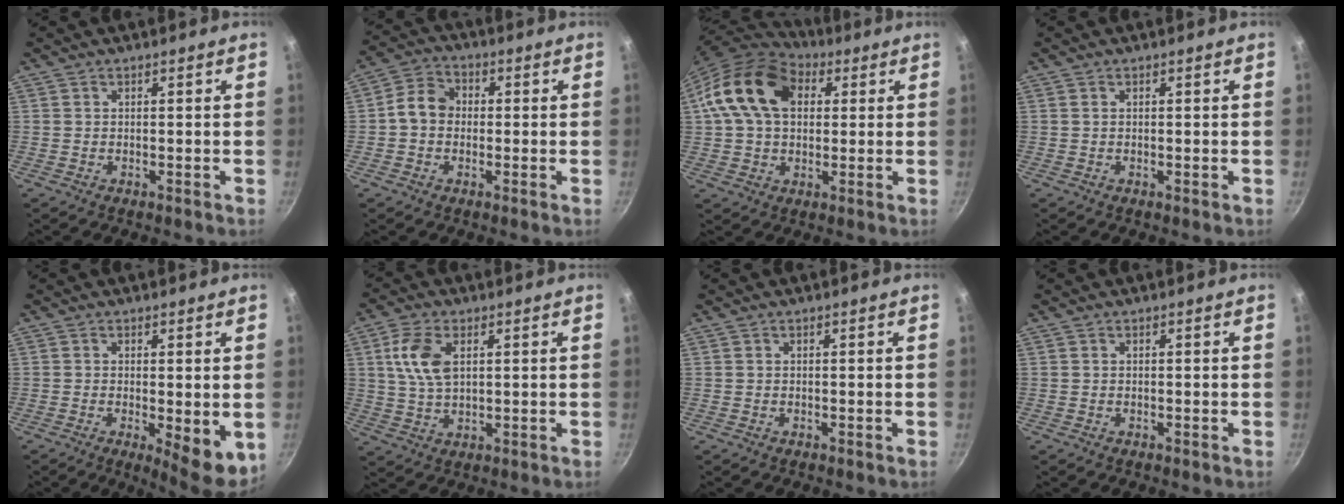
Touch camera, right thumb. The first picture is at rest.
{"total": 6.5, "force": [-0.2, 5.4, 3.7], "torque": [-0.041, 0.019, -0.021]}
{"total": 16.8, "force": [4.1, 11.8, 11.2], "torque": [-0.181, 0.018, 0.059]}
{"total": 0.0}
{"total": 7.4, "force": [-0.8, 2.5, 6.9], "torque": [-0.084, -0.015, -0.005]}
{"total": 8.4, "force": [2.3, 4.8, 6.6], "torque": [-0.126, -0.003, 0.044]}
{"total": 0.0}
{"total": 0.0}